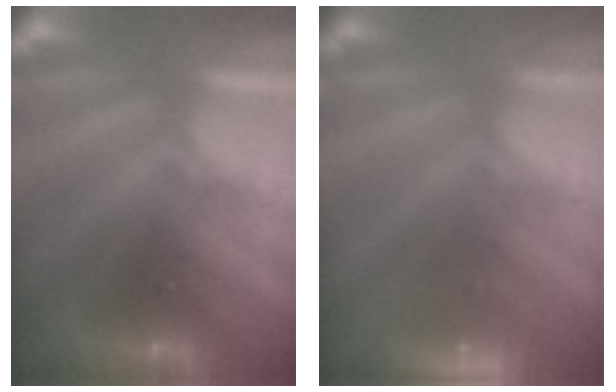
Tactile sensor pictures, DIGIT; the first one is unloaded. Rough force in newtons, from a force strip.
{"total": 6.6}